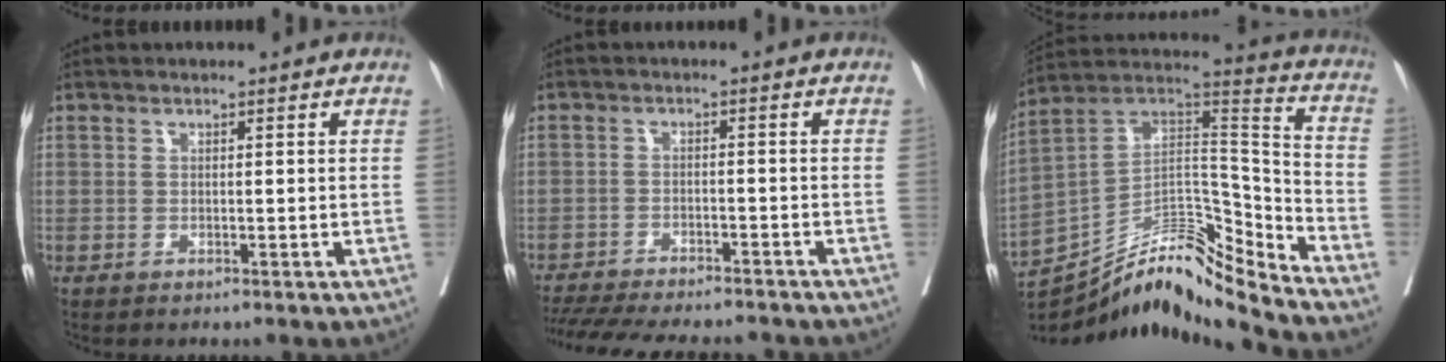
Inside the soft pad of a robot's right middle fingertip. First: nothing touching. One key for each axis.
{"total": 17.3, "fx": -15.6, "fy": 2.9, "fz": 6.9, "tx": -0.163, "ty": -0.028, "tz": -0.217}
{"total": 18.9, "fx": -16.7, "fy": 1.3, "fz": 8.7, "tx": -0.148, "ty": 0.065, "tz": -0.287}